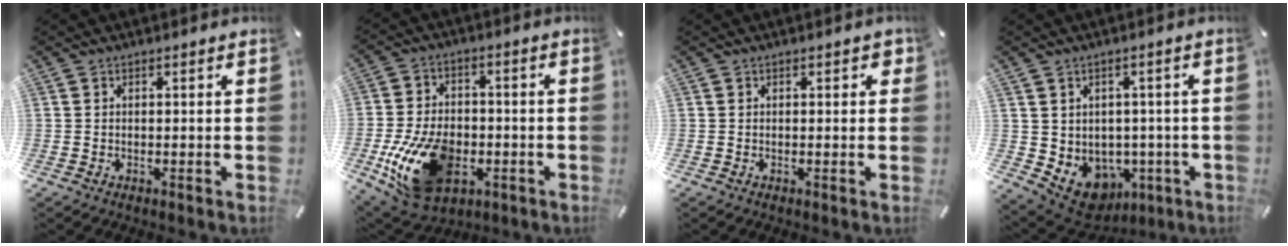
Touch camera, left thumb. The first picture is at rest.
{"total": 18.0, "force": [-5.0, 12.1, 12.3], "torque": [-0.248, 0.010, -0.080]}
{"total": 0.9, "force": [0.2, 0.7, 0.6], "torque": [-0.003, 0.002, 0.001]}
{"total": 6.8, "force": [-1.0, 6.4, 2.0], "torque": [-0.043, -0.021, -0.005]}